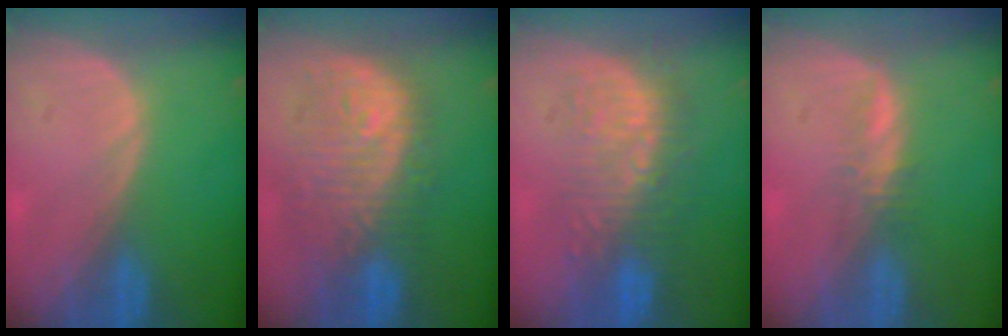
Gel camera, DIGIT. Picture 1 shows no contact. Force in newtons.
{"total": 11.5, "press": 10.6, "slide": 4.5}
{"total": 8.9, "press": 8.7, "slide": 2.0}
{"total": 2.0, "press": 1.8, "slide": 0.6}